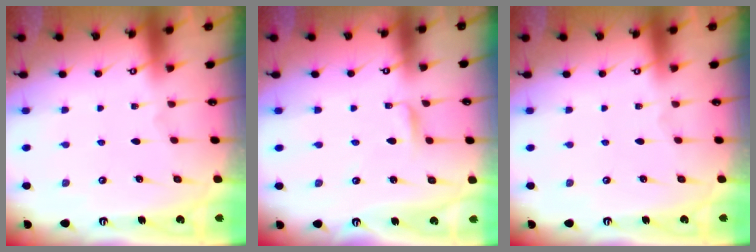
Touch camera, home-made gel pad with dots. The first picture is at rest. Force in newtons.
{"total": 3.0, "press": 3.0, "slide": 0.3}
{"total": 0.0}